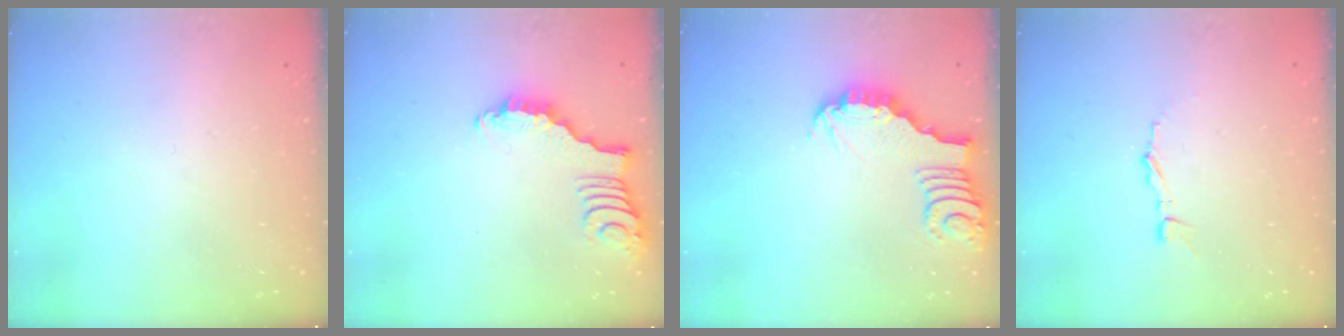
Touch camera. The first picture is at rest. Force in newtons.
{"total": 2.3, "press": 2.3, "slide": 0.3}
{"total": 3.2, "press": 3.2, "slide": 0.2}
{"total": 3.9, "press": 3.8, "slide": 0.4}